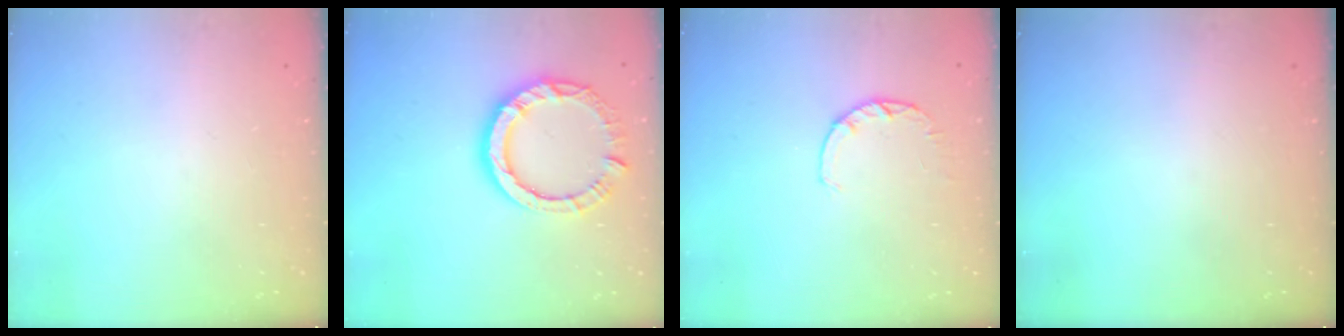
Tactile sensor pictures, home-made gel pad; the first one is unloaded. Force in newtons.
{"total": 11.7, "press": 11.6, "slide": 1.4}
{"total": 2.8, "press": 2.7, "slide": 0.5}
{"total": 0.0}